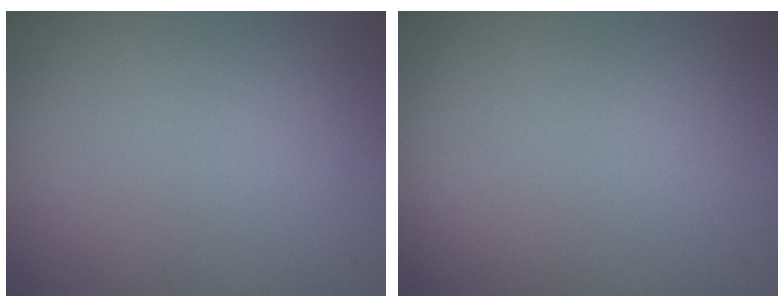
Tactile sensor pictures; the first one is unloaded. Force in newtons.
{"total": 0.0}